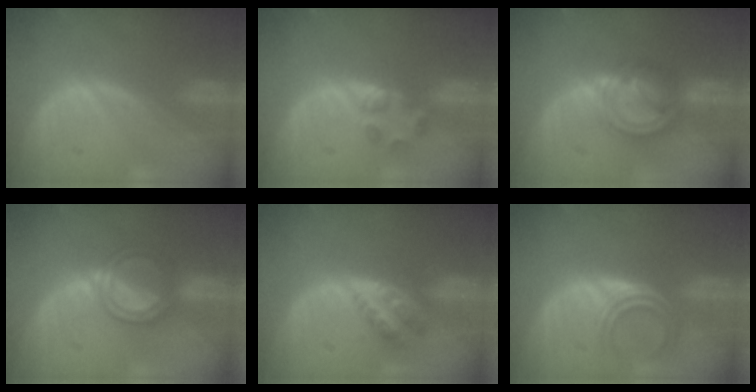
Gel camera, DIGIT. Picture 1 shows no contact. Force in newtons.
{"total": 2.7, "press": 2.6, "slide": 0.9}
{"total": 7.6, "press": 6.6, "slide": 3.8}
{"total": 5.0, "press": 5.0, "slide": 0.7}
{"total": 4.7, "press": 4.2, "slide": 2.1}
{"total": 4.7, "press": 4.0, "slide": 2.4}